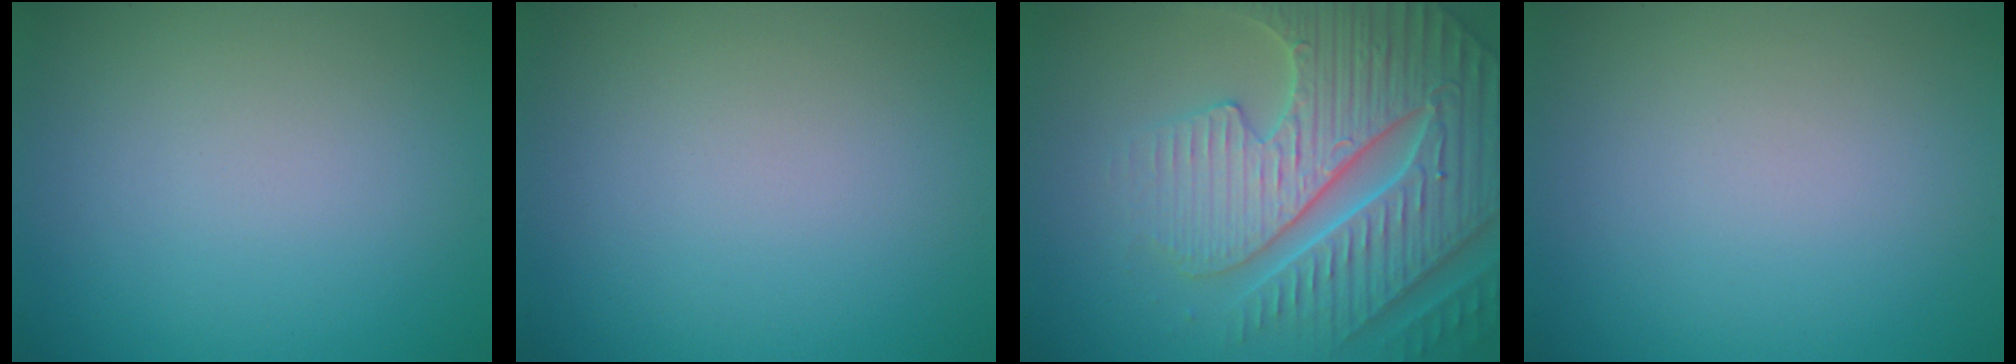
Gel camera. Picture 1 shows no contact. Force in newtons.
{"total": 0.0}
{"total": 7.5, "press": 7.3, "slide": 1.8}
{"total": 0.0}